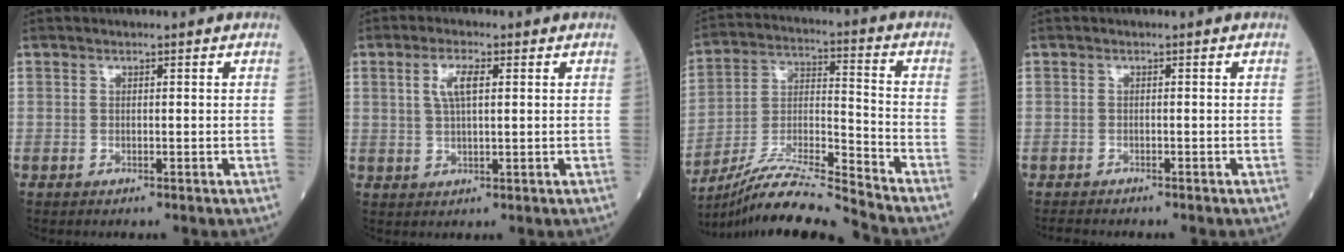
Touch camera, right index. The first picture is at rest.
{"total": 4.0, "force": [1.3, 1.0, 3.7], "torque": [-0.079, 0.005, 0.027]}
{"total": 13.8, "force": [-12.9, -2.2, 4.4], "torque": [-0.082, 0.002, -0.240]}
{"total": 1.9, "force": [-1.8, 0.5, 0.3], "torque": [-0.008, -0.004, -0.027]}